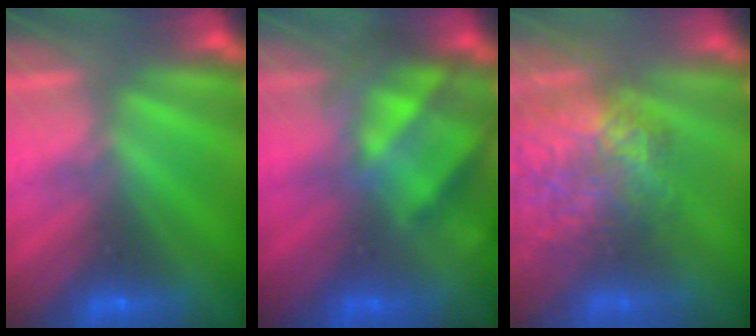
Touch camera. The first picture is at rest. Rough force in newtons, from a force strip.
{"total": 4.8}
{"total": 10.2}